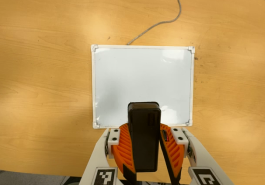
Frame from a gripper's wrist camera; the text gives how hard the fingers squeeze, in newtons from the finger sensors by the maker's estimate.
{"total": 11.5, "left": 10.4, "right": 12.5}